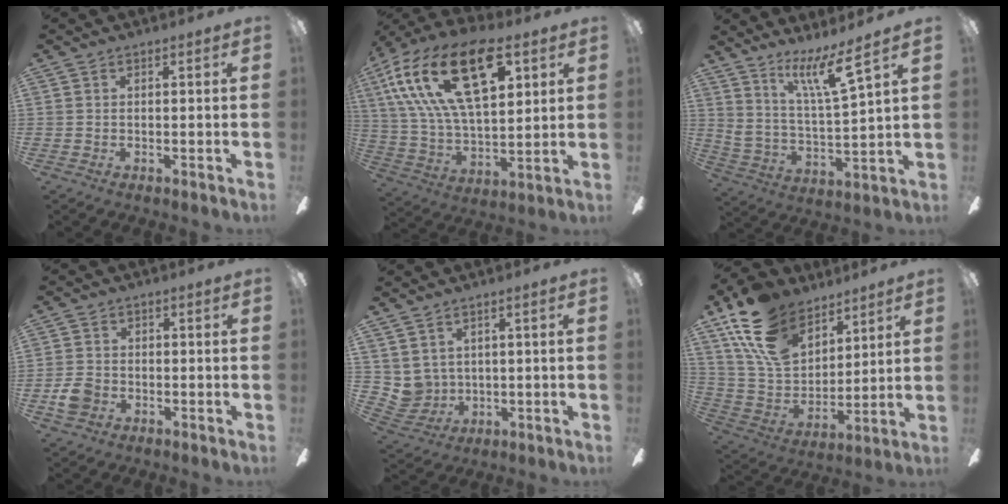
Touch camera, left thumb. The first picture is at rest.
{"total": 25.9, "force": [11.9, 13.0, 19.0], "torque": [-0.371, -0.040, 0.198]}
{"total": 12.1, "force": [9.1, 1.0, 7.9], "torque": [-0.152, -0.055, 0.152]}
{"total": 4.9, "force": [-1.8, 3.8, 2.4], "torque": [-0.058, 0.008, -0.036]}
{"total": 4.9, "force": [2.8, 4.0, 0.2], "torque": [-0.034, -0.020, 0.059]}
{"total": 19.0, "force": [12.4, 11.2, 9.1], "torque": [-0.196, -0.055, 0.232]}